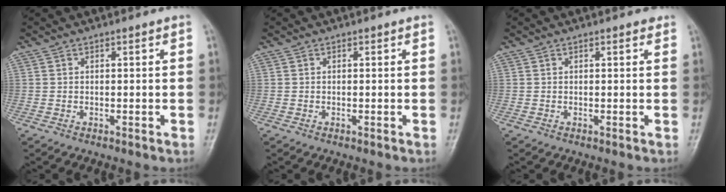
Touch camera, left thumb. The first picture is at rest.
{"total": 0.0}
{"total": 0.8, "force": [0.5, 0.4, 0.5], "torque": [-0.006, -0.002, 0.003]}